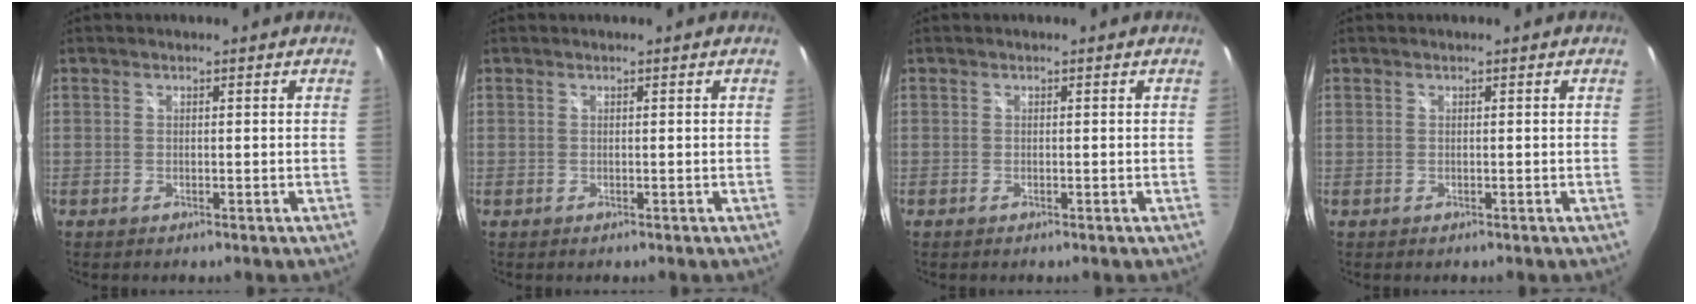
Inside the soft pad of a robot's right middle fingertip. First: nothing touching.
{"total": 0.0}
{"total": 0.0}
{"total": 0.0}